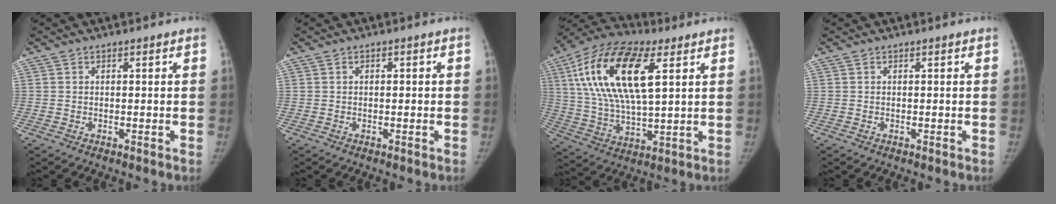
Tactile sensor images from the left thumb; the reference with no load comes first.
{"total": 0.8, "force": [0.0, 0.5, 0.6], "torque": [-0.007, 0.002, -0.002]}
{"total": 21.6, "force": [7.1, 8.9, 18.4], "torque": [-0.353, -0.001, 0.126]}
{"total": 0.0}